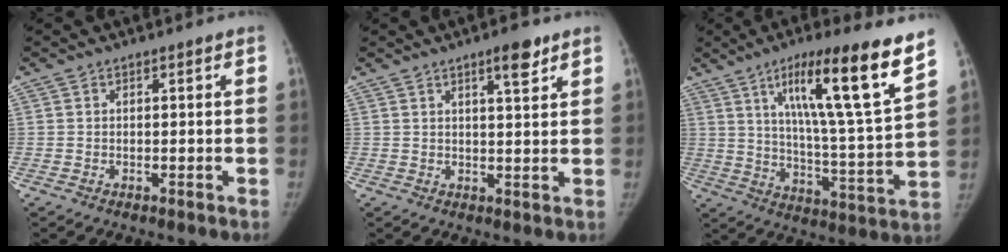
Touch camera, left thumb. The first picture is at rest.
{"total": 4.8, "force": [3.1, 1.0, 3.6], "torque": [-0.047, -0.019, 0.046]}
{"total": 20.7, "force": [11.8, 1.8, 17.0], "torque": [-0.244, -0.051, 0.187]}